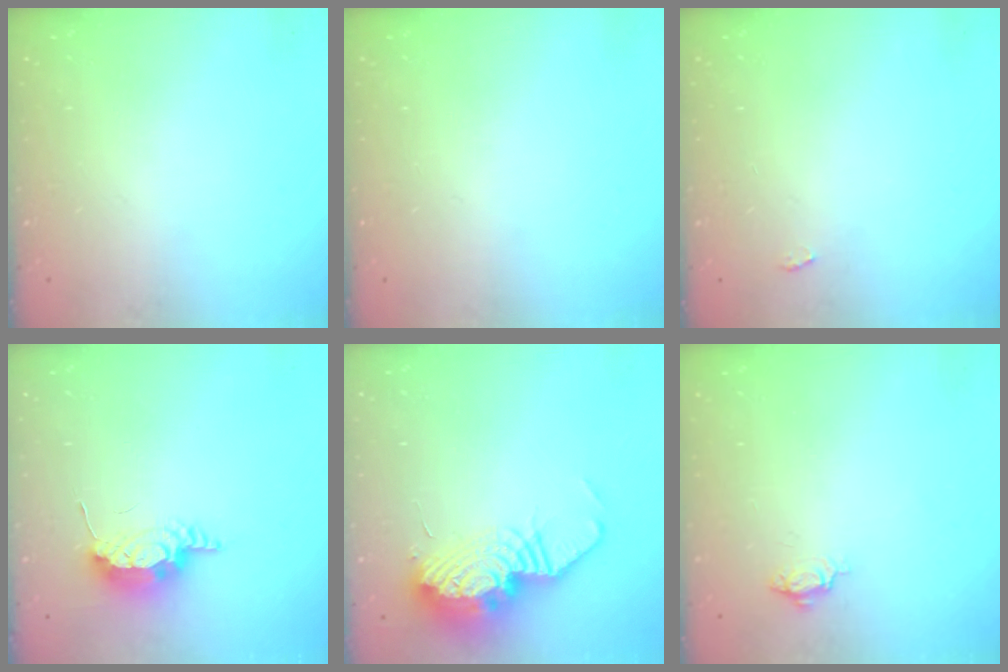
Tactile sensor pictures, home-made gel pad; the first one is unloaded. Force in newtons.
{"total": 0.0}
{"total": 2.2, "press": 2.1, "slide": 0.3}
{"total": 7.7, "press": 7.4, "slide": 1.8}
{"total": 17.0, "press": 15.4, "slide": 7.2}
{"total": 3.7, "press": 3.6, "slide": 0.4}